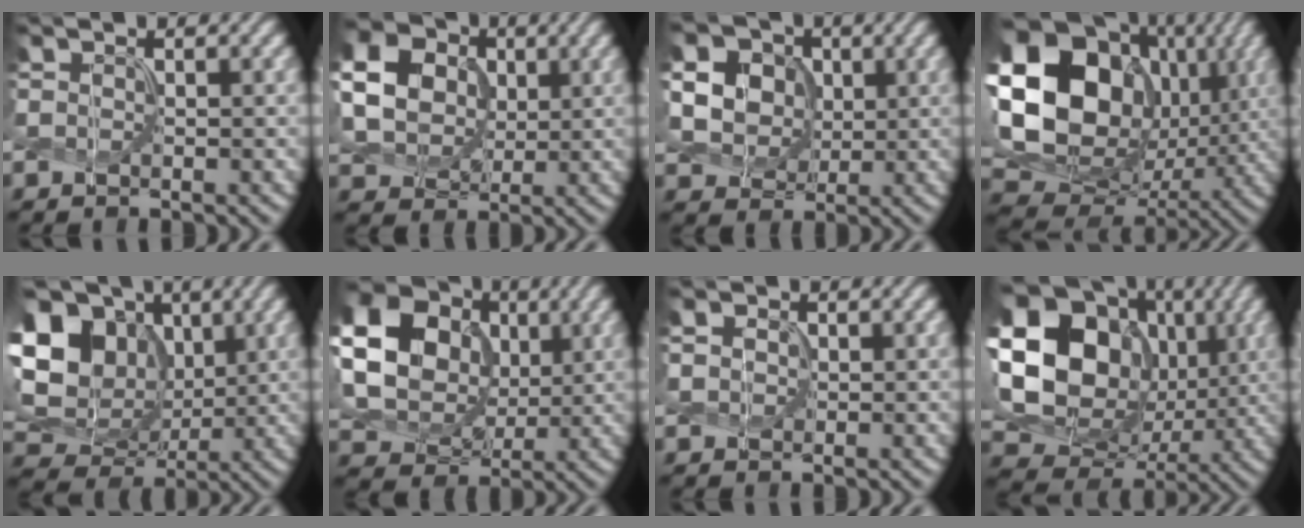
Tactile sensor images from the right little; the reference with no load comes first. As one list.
[{"total": 12.2, "force": [3.4, 10.2, 5.7], "torque": [-0.178, 0.023, 0.077]}, {"total": 11.1, "force": [4.0, 9.0, 5.3], "torque": [-0.141, 0.029, 0.077]}, {"total": 20.1, "force": [4.3, 16.3, 11.0], "torque": [-0.246, 0.006, 0.095]}, {"total": 15.6, "force": [4.4, 12.0, 9.0], "torque": [-0.214, 0.034, 0.082]}, {"total": 23.8, "force": [7.1, 20.3, 10.2], "torque": [-0.270, 0.026, 0.107]}, {"total": 2.0, "force": [1.0, 1.6, 0.9], "torque": [-0.022, 0.014, 0.003]}, {"total": 18.3, "force": [3.6, 14.7, 10.2], "torque": [-0.214, 0.012, 0.077]}]